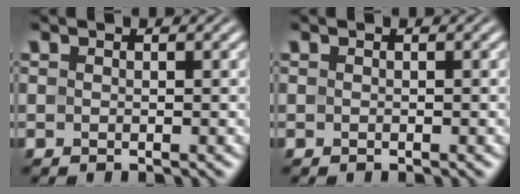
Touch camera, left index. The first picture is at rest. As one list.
[{"total": 0.0}]